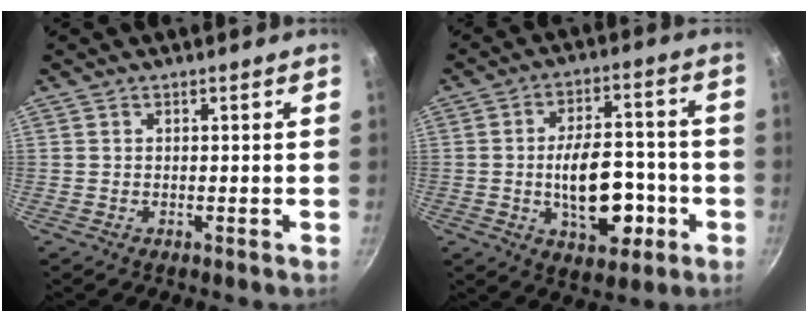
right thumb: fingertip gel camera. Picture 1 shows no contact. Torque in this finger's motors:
{"motor_torque": [1.98, 2.82, 2.16, -0.61, 0.94]}